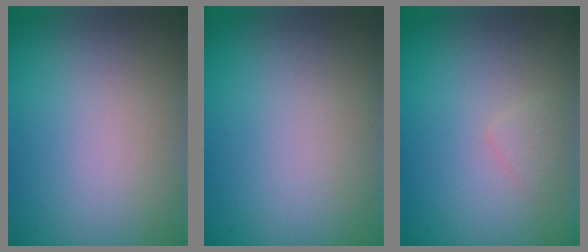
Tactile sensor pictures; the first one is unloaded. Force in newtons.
{"total": 0.0}
{"total": 0.8, "press": 0.8, "slide": 0.0}